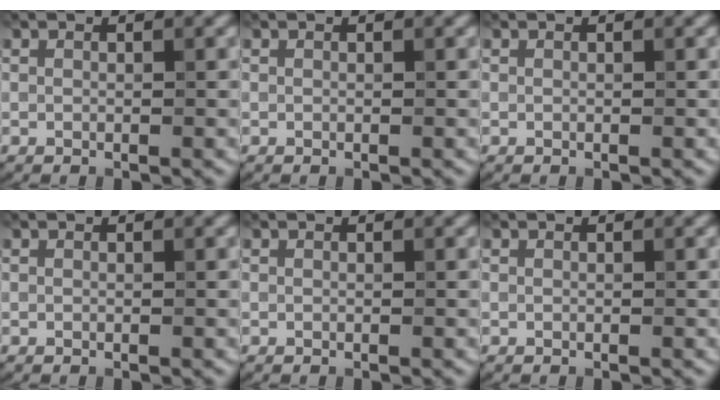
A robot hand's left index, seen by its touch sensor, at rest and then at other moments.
{"total": 0.0}
{"total": 0.0}
{"total": 0.0}
{"total": 0.0}
{"total": 0.0}